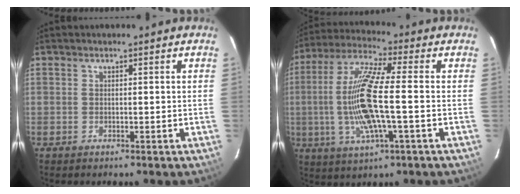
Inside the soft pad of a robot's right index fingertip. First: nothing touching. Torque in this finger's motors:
{"motor_torque": [2.14, 0.00, 0.50, 0.21]}